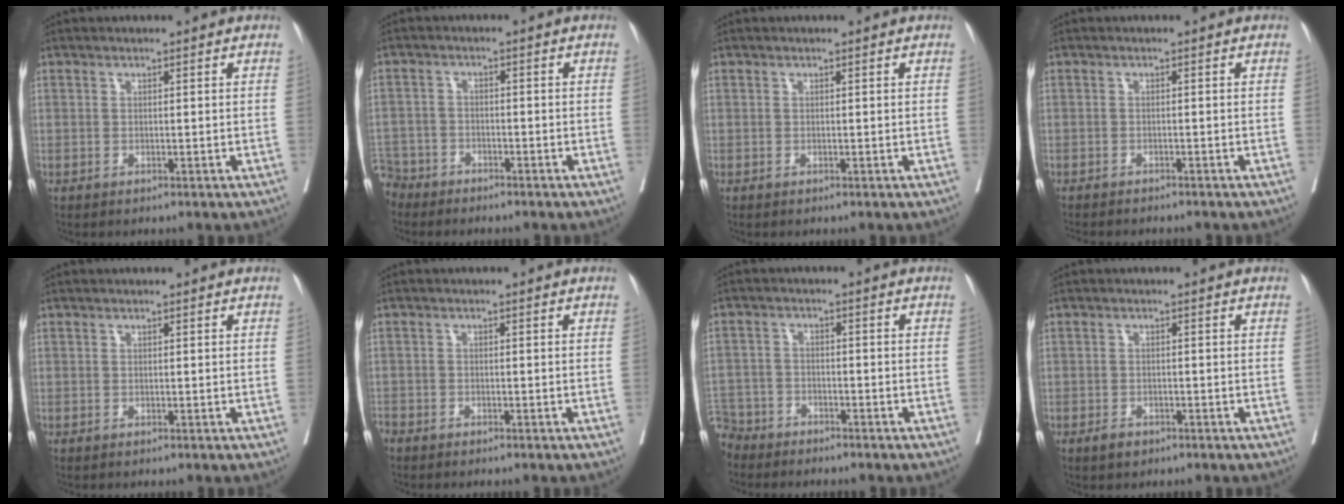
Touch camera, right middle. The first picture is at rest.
{"total": 5.8, "force": [-4.9, 2.9, -0.7], "torque": [0.013, -0.002, -0.100]}
{"total": 0.0}
{"total": 6.9, "force": [-6.2, 1.2, 2.6], "torque": [-0.028, -0.006, -0.084]}
{"total": 0.0}
{"total": 2.7, "force": [-2.4, 1.0, 0.8], "torque": [-0.011, -0.003, -0.043]}
{"total": 6.8, "force": [-6.1, 3.2, -0.1], "torque": [-0.002, -0.005, -0.114]}
{"total": 1.9, "force": [-1.3, 1.0, 0.9], "torque": [-0.015, 0.002, -0.017]}